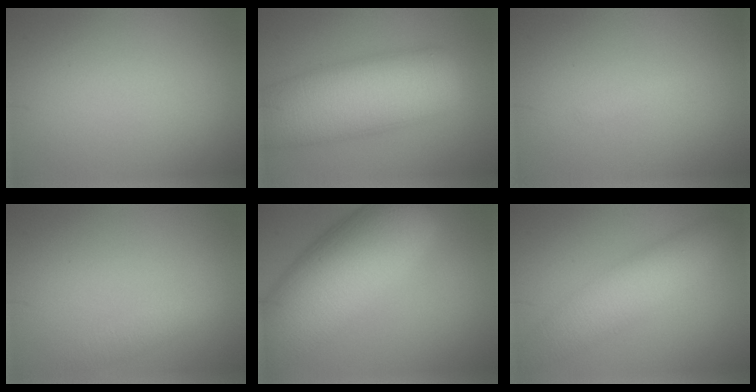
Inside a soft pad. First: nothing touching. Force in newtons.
{"total": 12.1, "press": 12.1, "slide": 0.4}
{"total": 0.5, "press": 0.5, "slide": 0.0}
{"total": 1.7, "press": 1.7, "slide": 0.1}
{"total": 13.7, "press": 13.7, "slide": 0.6}
{"total": 5.5, "press": 5.5, "slide": 0.2}